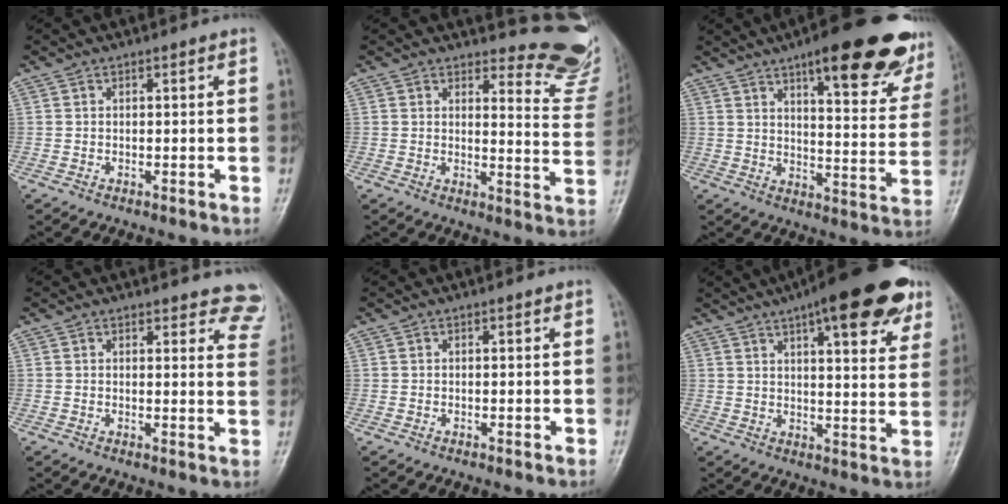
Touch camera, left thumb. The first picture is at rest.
{"total": 13.1, "force": [12.8, 2.6, 1.1], "torque": [0.028, -0.153, 0.118]}
{"total": 23.5, "force": [15.1, 6.6, 16.8], "torque": [-0.183, -0.056, 0.195]}
{"total": 9.1, "force": [8.6, 2.9, 1.0], "torque": [0.046, -0.044, 0.060]}
{"total": 0.0}
{"total": 19.5, "force": [11.6, 5.8, 14.6], "torque": [-0.177, -0.023, 0.150]}